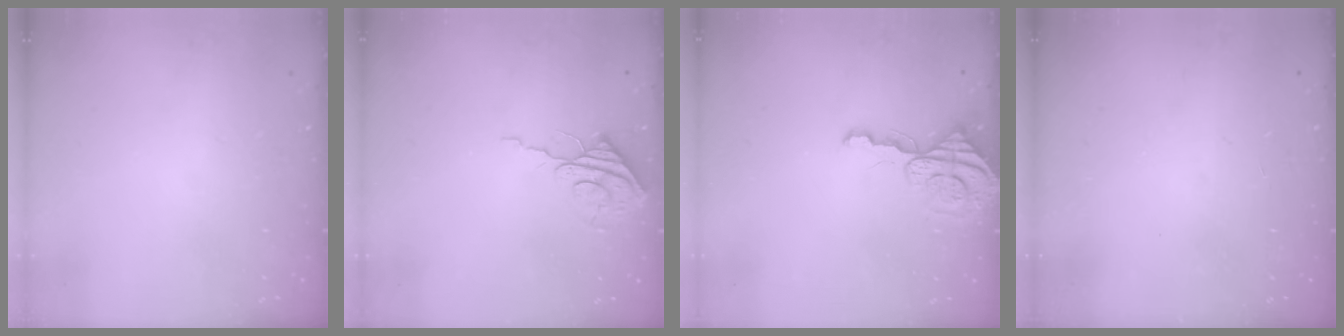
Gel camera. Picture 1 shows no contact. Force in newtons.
{"total": 8.0, "press": 8.0, "slide": 0.3}
{"total": 6.8, "press": 6.8, "slide": 0.5}
{"total": 0.0}